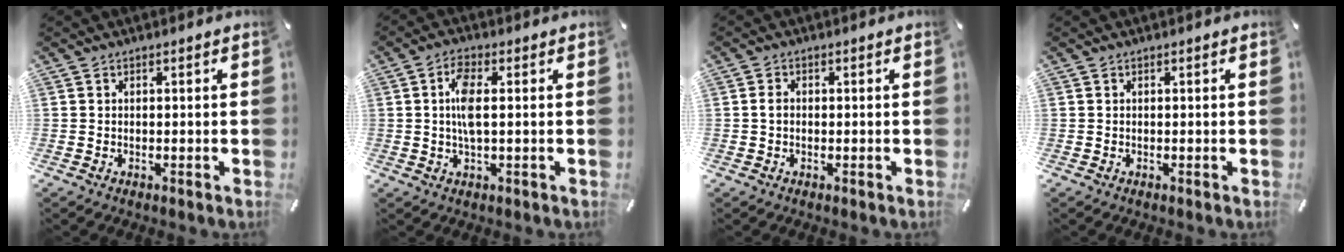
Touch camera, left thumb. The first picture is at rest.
{"total": 6.2, "force": [0.7, 2.1, 5.8], "torque": [-0.127, 0.000, 0.006]}
{"total": 1.7, "force": [-0.1, 1.2, 1.1], "torque": [-0.022, 0.004, -0.003]}
{"total": 0.0}